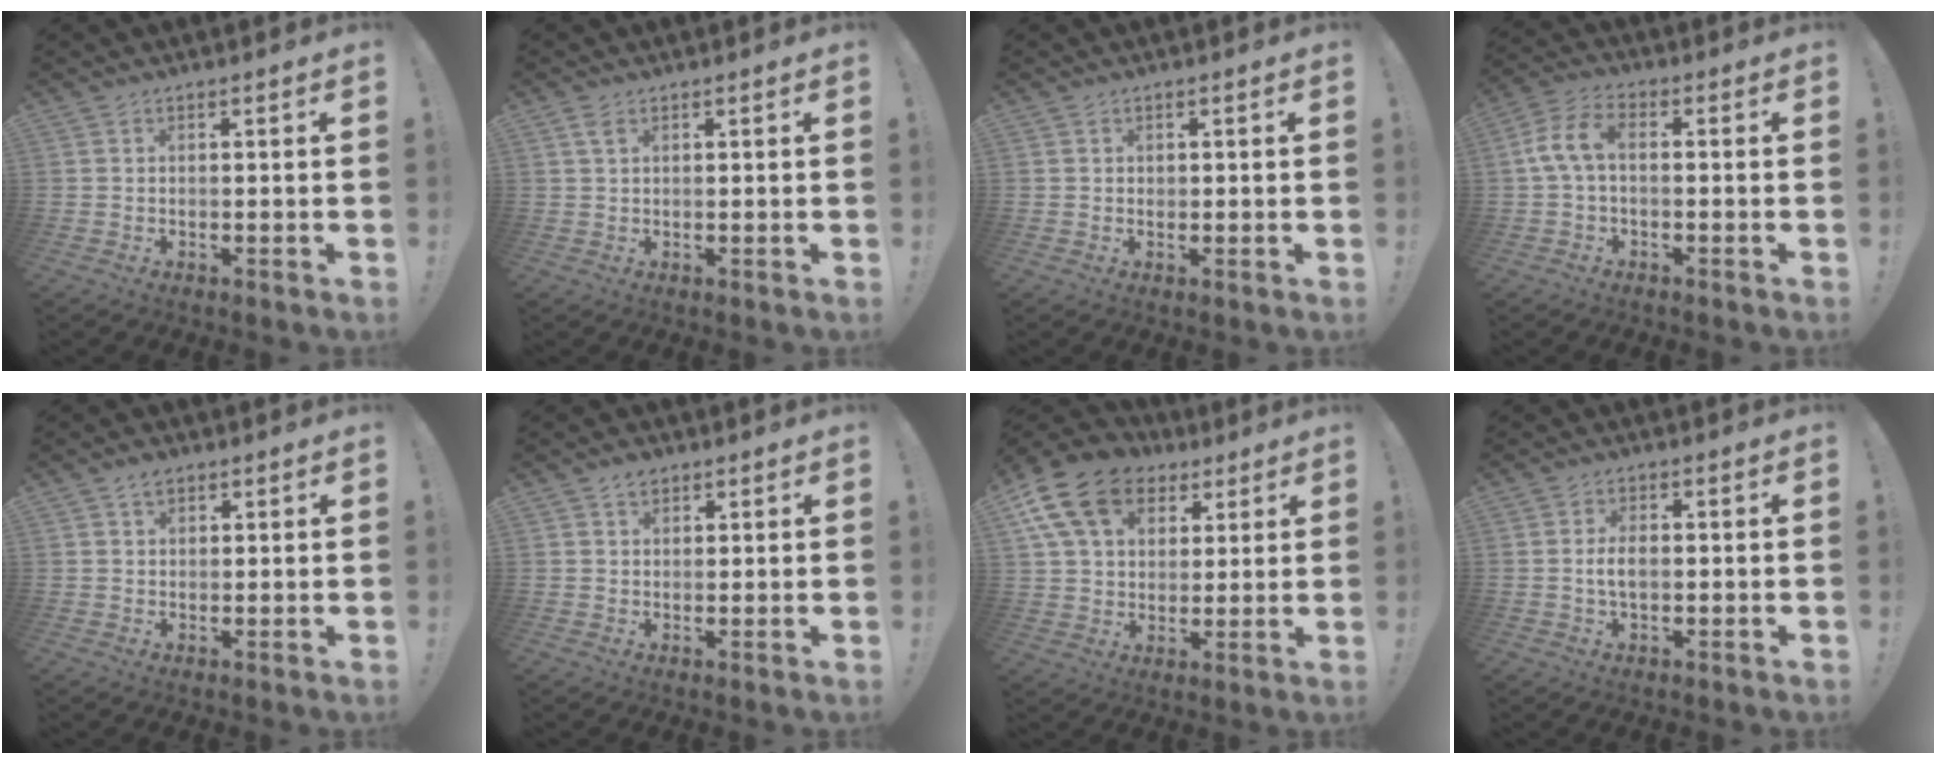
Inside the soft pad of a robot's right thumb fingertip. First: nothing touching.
{"total": 2.4, "force": [1.3, 1.1, 1.7], "torque": [-0.033, -0.001, 0.023]}
{"total": 0.5, "force": [0.3, 0.5, 0.1], "torque": [0.007, -0.001, 0.004]}
{"total": 7.7, "force": [0.3, 4.1, 6.5], "torque": [-0.147, 0.005, 0.005]}
{"total": 3.0, "force": [1.8, 1.9, 1.4], "torque": [-0.016, -0.004, 0.031]}
{"total": 3.2, "force": [2.0, 2.2, 1.3], "torque": [-0.008, -0.009, 0.034]}
{"total": 18.0, "force": [8.5, 12.5, 9.8], "torque": [-0.168, -0.034, 0.159]}
{"total": 4.4, "force": [-0.3, 2.4, 3.7], "torque": [-0.060, 0.001, -0.009]}